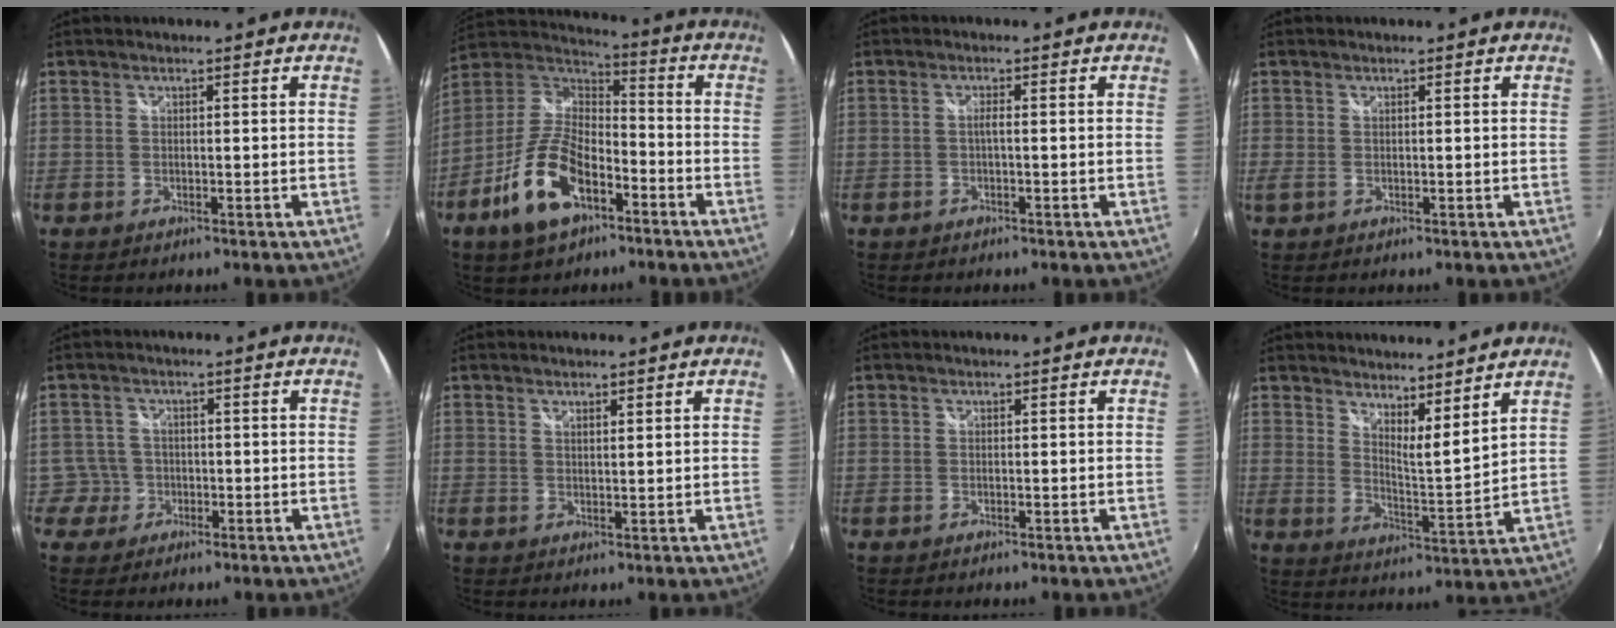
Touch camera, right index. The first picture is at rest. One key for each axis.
{"total": 16.2, "fx": -7.8, "fy": 8.3, "fz": 11.5, "tx": -0.242, "ty": -0.006, "tz": -0.141}
{"total": 1.1, "fx": -0.4, "fy": 0.0, "fz": 1.1, "tx": -0.019, "ty": 0.003, "tz": -0.008}
{"total": 0.8, "fx": 0.1, "fy": 0.5, "fz": 0.7, "tx": -0.016, "ty": -0.001, "tz": 0.001}
{"total": 3.4, "fx": -1.2, "fy": 3.2, "fz": -0.3, "tx": 0.006, "ty": 0.016, "tz": -0.020}
{"total": 1.4, "fx": 1.2, "fy": 0.3, "fz": 0.7, "tx": -0.009, "ty": 0.000, "tz": 0.019}
{"total": 0.0}
{"total": 10.0, "fx": 8.7, "fy": 1.3, "fz": 4.8, "tx": -0.055, "ty": -0.011, "tz": 0.128}